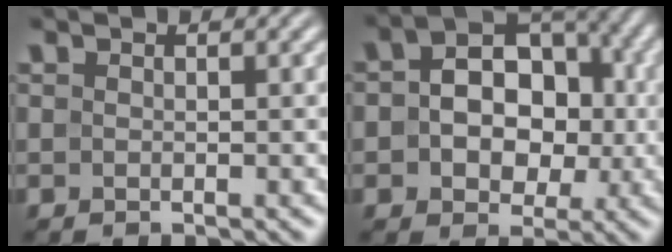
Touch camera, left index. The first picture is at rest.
{"total": 9.3, "force": [0.4, 6.6, 6.6], "torque": [-0.069, 0.010, -0.002]}